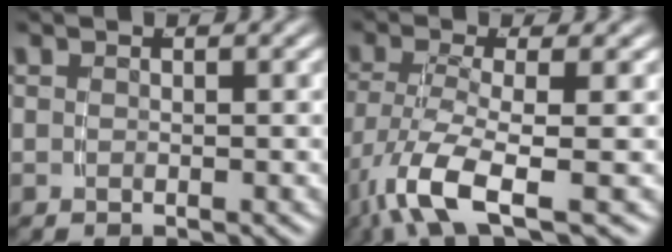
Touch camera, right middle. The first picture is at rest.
{"total": 6.3, "force": [-3.2, 2.1, 5.0], "torque": [-0.111, -0.036, -0.033]}